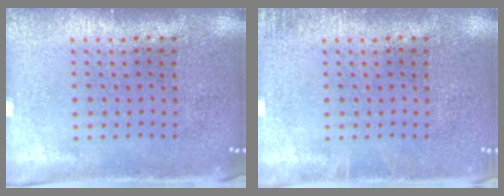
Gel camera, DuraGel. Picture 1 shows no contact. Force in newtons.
{"total": 1.2, "press": 1.1, "slide": 0.2}